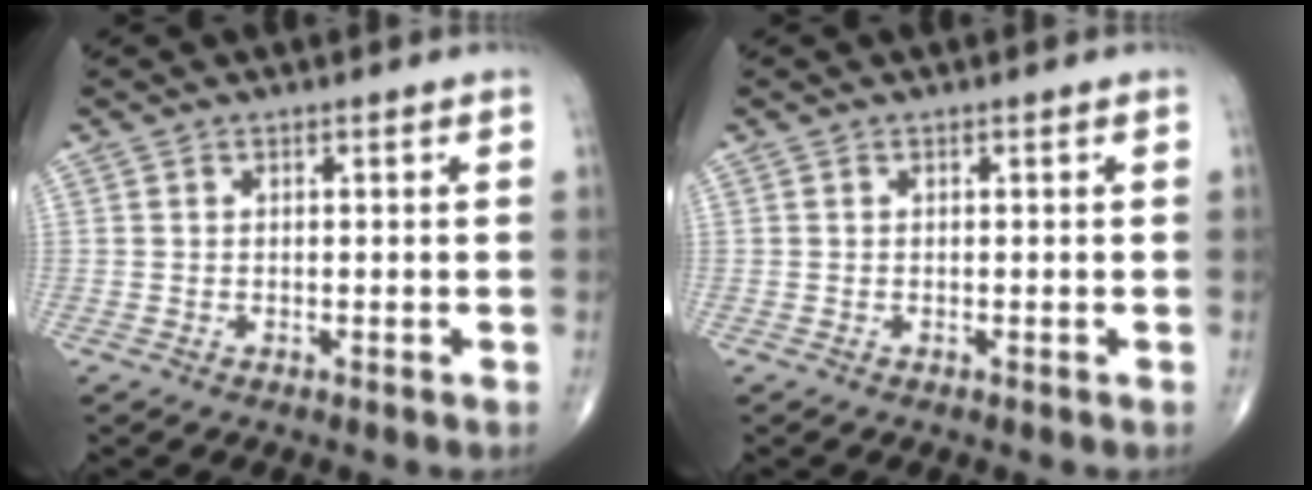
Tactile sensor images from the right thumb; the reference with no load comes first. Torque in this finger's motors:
{"motor_torque": [0.05, 0.05, 0.00, 0.00, 0.01]}